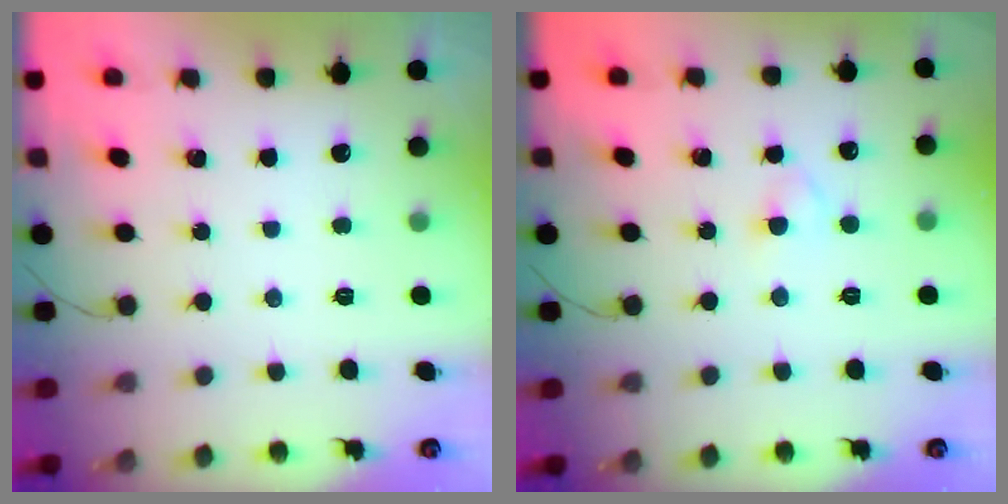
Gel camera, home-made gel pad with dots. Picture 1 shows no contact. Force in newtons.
{"total": 2.4, "press": 2.1, "slide": 1.1}